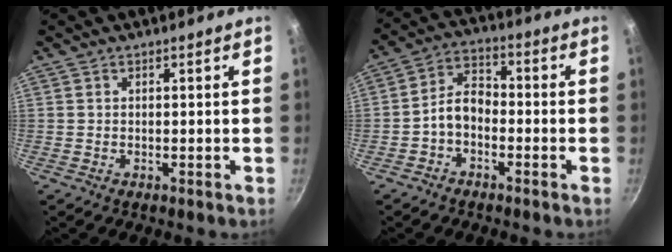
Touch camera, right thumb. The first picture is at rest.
{"total": 6.3, "force": [-2.3, 4.2, 4.2], "torque": [-0.061, 0.040, -0.052]}